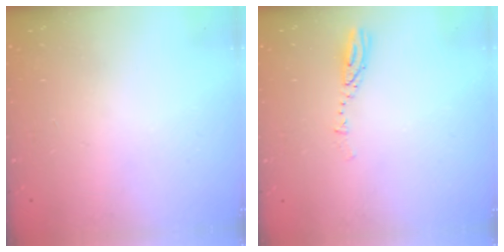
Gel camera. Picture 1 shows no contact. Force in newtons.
{"total": 3.6, "press": 3.5, "slide": 0.5}